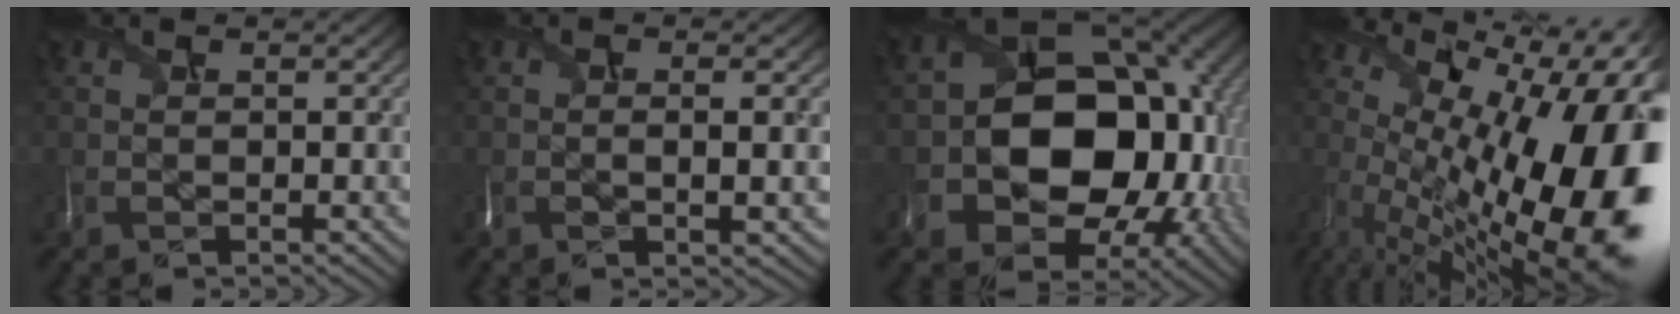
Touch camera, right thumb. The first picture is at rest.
{"total": 3.8, "force": [-0.3, 0.9, 3.7], "torque": [-0.061, 0.004, 0.008]}
{"total": 14.5, "force": [-2.4, 11.2, 9.0], "torque": [-0.133, -0.024, -0.027]}
{"total": 18.3, "force": [-1.2, 7.4, 16.7], "torque": [-0.237, -0.015, 0.009]}